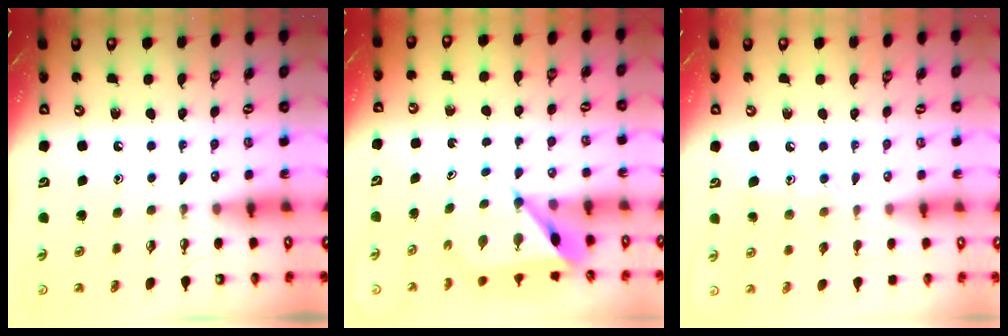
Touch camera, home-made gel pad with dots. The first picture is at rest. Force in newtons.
{"total": 6.4, "press": 6.4, "slide": 0.6}
{"total": 8.6, "press": 8.6, "slide": 0.6}